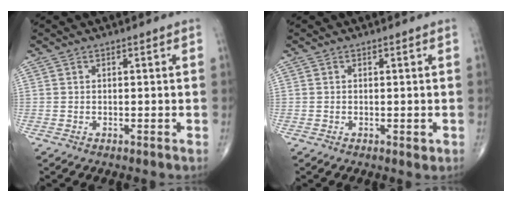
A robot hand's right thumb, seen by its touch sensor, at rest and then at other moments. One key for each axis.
{"total": 0.9, "fx": -0.2, "fy": 0.5, "fz": 0.7, "tx": -0.007, "ty": -0.002, "tz": -0.004}